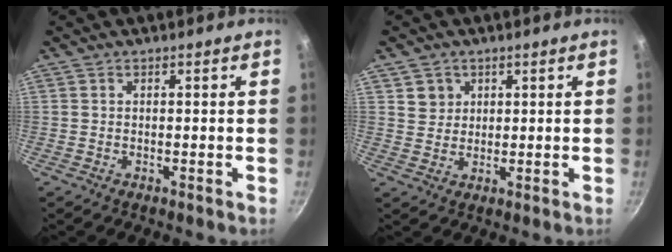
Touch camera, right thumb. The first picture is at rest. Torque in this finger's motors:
{"motor_torque": [-0.50, 0.71, 0.24, -0.19, -0.01]}